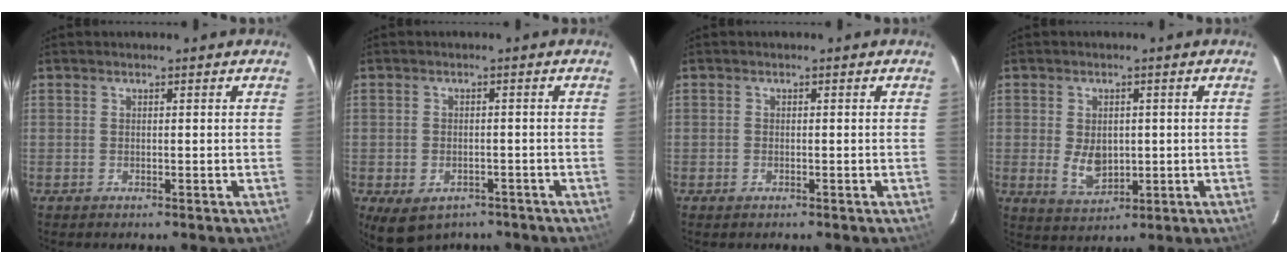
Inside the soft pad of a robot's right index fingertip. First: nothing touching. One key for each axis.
{"total": 8.3, "fx": -5.0, "fy": 5.4, "fz": 3.7, "tx": -0.076, "ty": -0.008, "tz": -0.060}
{"total": 0.8, "fx": -0.5, "fy": 0.6, "fz": 0.3, "tx": -0.006, "ty": -0.002, "tz": -0.011}
{"total": 2.5, "fx": 2.5, "fy": -0.3, "fz": 0.0, "tx": 0.001, "ty": -0.001, "tz": 0.057}